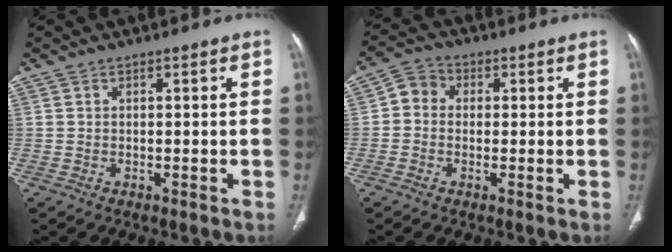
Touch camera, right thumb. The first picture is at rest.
{"total": 4.8, "force": [0.0, 4.2, 2.3], "torque": [-0.024, 0.013, -0.016]}